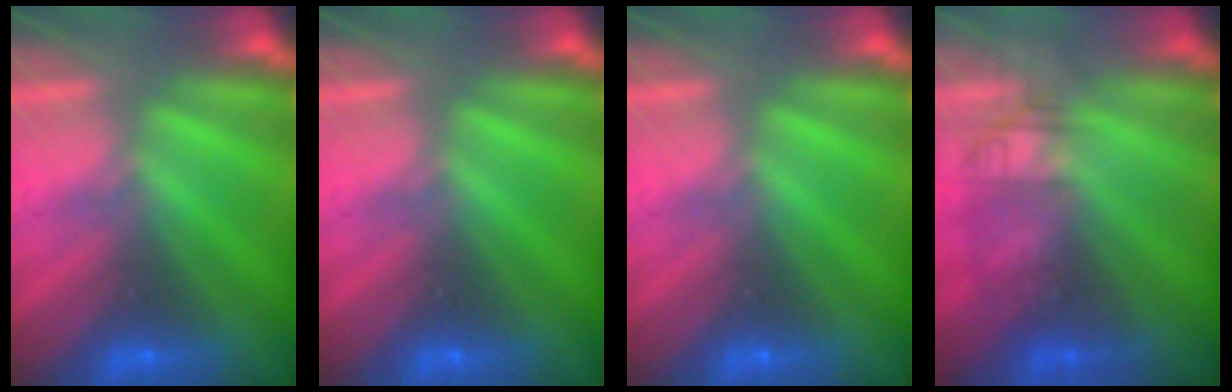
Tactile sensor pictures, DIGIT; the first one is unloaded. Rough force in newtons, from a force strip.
{"total": 0.0}
{"total": 0.0}
{"total": 2.2}